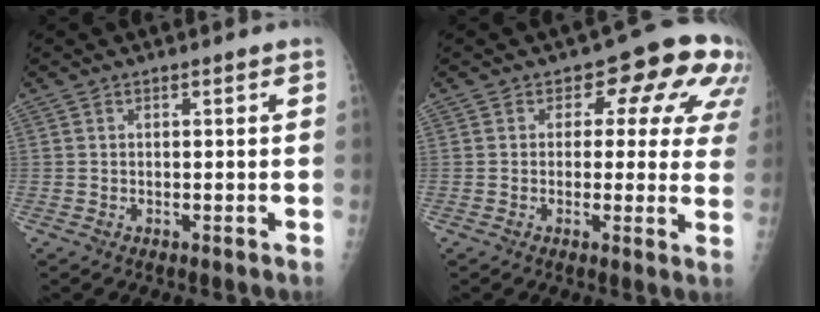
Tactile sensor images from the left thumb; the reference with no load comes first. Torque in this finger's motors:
{"motor_torque": [-0.01, 0.10, -0.18, 0.03, 0.09]}